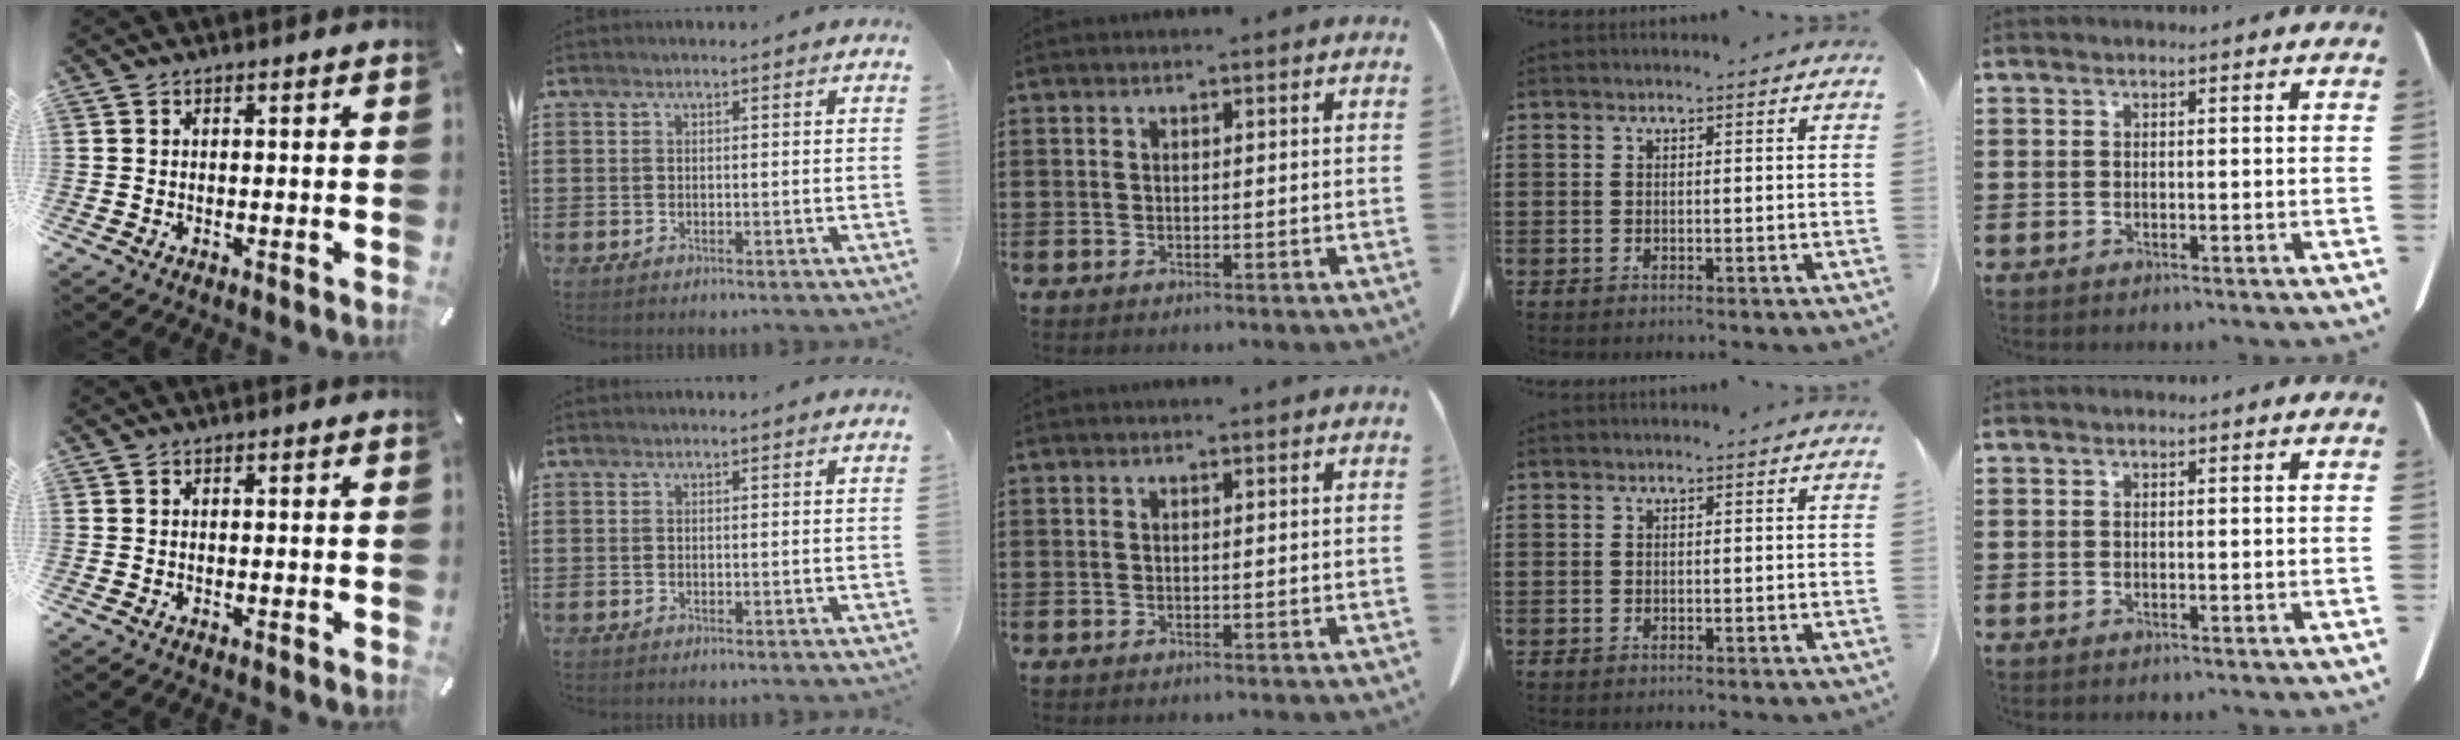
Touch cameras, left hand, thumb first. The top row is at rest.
{}